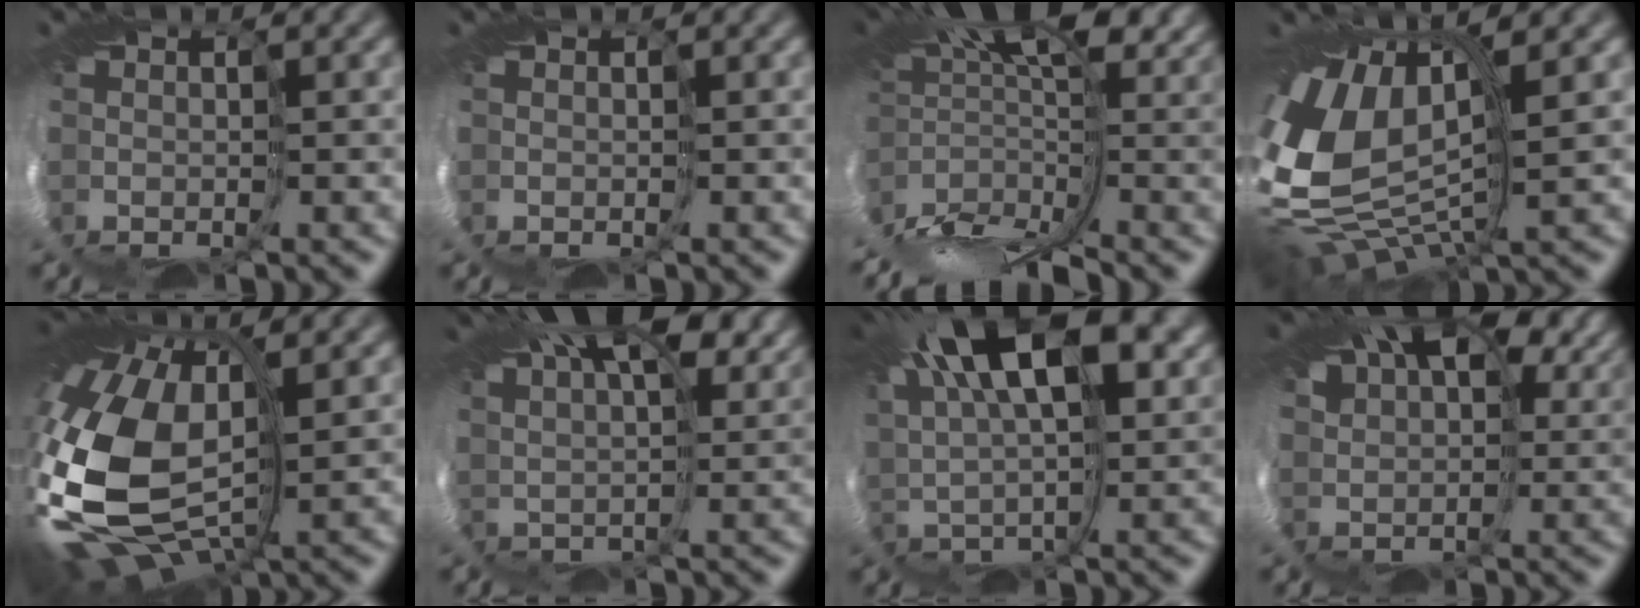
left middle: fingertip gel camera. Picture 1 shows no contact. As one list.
[{"total": 0.0}, {"total": 8.1, "force": [-3.9, 1.9, 6.9], "torque": [-0.120, 0.015, -0.075]}, {"total": 11.6, "force": [2.0, 6.5, 9.4], "torque": [-0.232, 0.000, 0.034]}, {"total": 13.9, "force": [-1.5, 9.0, 10.6], "torque": [-0.281, -0.025, -0.027]}, {"total": 9.9, "force": [6.6, 3.4, 6.6], "torque": [-0.096, 0.048, 0.080]}, {"total": 11.3, "force": [5.8, 4.1, 8.8], "torque": [-0.152, 0.037, 0.080]}, {"total": 12.7, "force": [7.9, 7.1, 7.1], "torque": [-0.137, 0.042, 0.135]}]